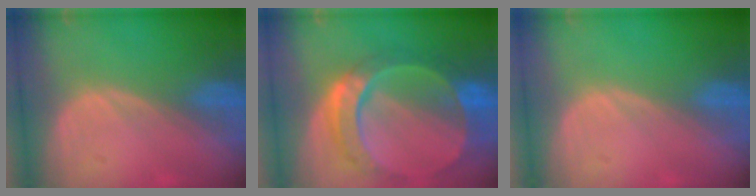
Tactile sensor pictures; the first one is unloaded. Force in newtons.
{"total": 10.7, "press": 9.0, "slide": 5.7}
{"total": 0.0}